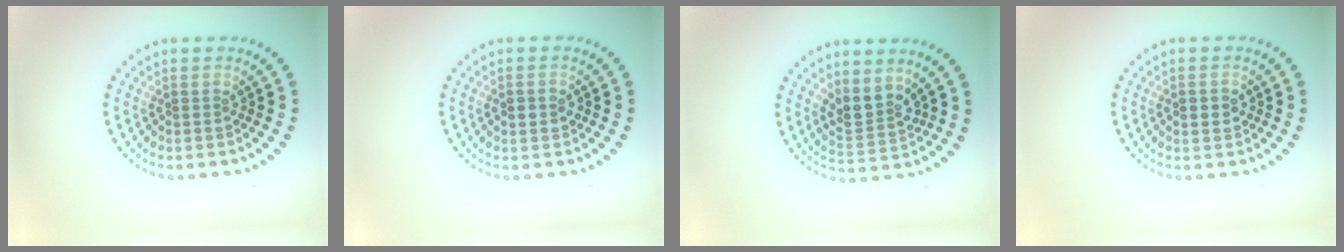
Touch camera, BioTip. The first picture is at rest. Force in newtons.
{"total": 1.9, "press": 1.9, "slide": 0.1}
{"total": 2.8, "press": 2.4, "slide": 1.4}
{"total": 2.0, "press": 2.0, "slide": 0.0}